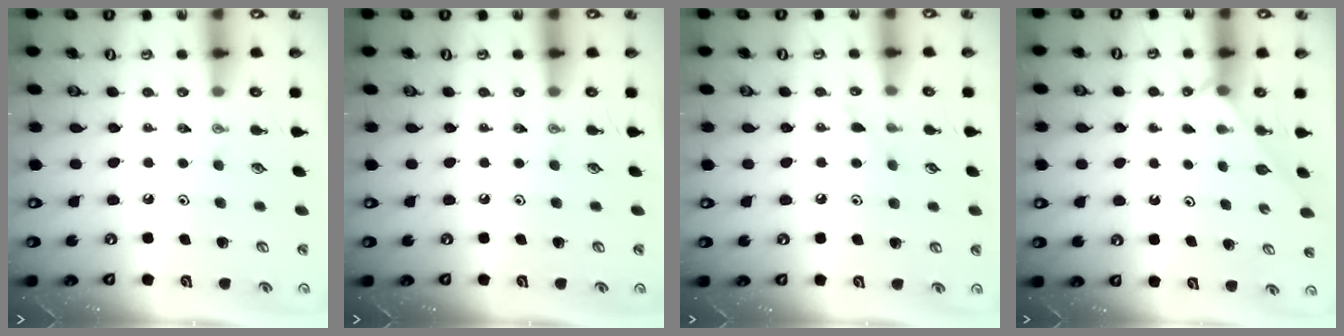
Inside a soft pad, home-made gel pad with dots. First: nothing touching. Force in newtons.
{"total": 0.0}
{"total": 5.5, "press": 5.4, "slide": 0.6}
{"total": 1.9, "press": 1.9, "slide": 0.3}